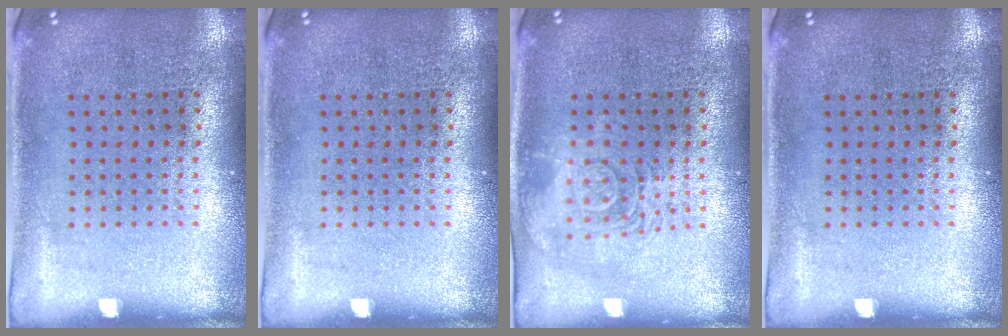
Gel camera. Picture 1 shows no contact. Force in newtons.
{"total": 0.0}
{"total": 2.8, "press": 2.7, "slide": 0.4}
{"total": 0.0}